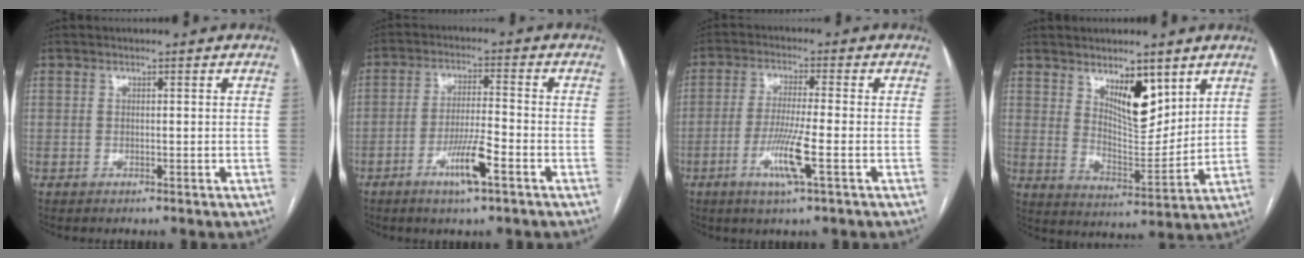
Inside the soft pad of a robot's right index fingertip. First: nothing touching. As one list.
[{"total": 7.1, "force": [-3.8, 0.5, 6.0], "torque": [-0.115, -0.004, -0.068]}, {"total": 7.3, "force": [-2.8, -0.2, 6.7], "torque": [-0.133, -0.012, -0.054]}, {"total": 8.8, "force": [5.1, 3.2, 6.5], "torque": [-0.112, -0.009, 0.094]}]